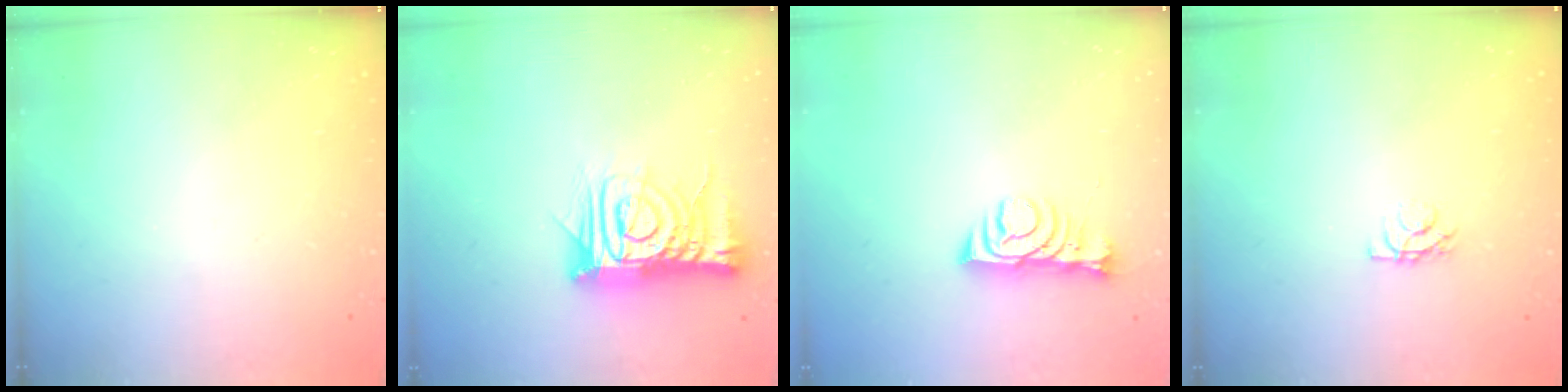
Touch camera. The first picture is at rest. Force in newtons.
{"total": 13.2, "press": 13.1, "slide": 1.6}
{"total": 7.0, "press": 7.0, "slide": 0.8}
{"total": 4.2, "press": 4.2, "slide": 0.5}